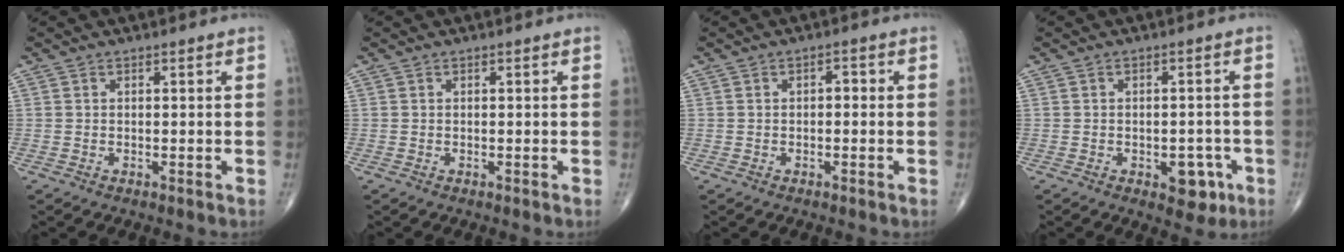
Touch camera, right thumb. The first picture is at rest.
{"total": 0.0}
{"total": 1.5, "force": [-0.1, 0.9, 1.2], "torque": [-0.012, 0.006, -0.005]}
{"total": 5.6, "force": [-2.4, 3.3, 3.9], "torque": [-0.018, 0.009, -0.026]}